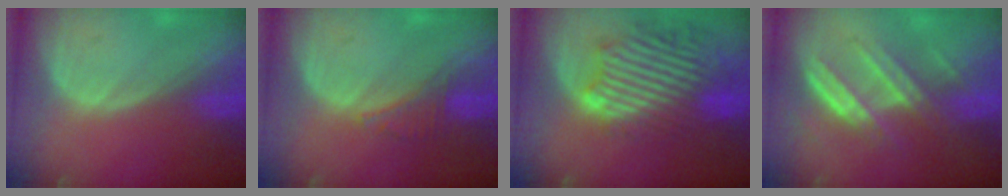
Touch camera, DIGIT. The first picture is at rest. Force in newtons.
{"total": 2.5, "press": 2.5, "slide": 0.2}
{"total": 12.1, "press": 10.9, "slide": 5.2}
{"total": 7.7, "press": 7.0, "slide": 3.1}